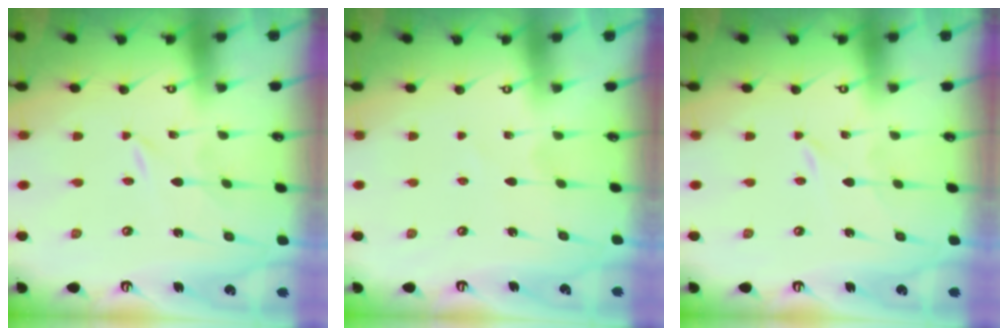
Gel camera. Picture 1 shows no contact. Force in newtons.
{"total": 1.8, "press": 1.7, "slide": 0.3}
{"total": 0.0}